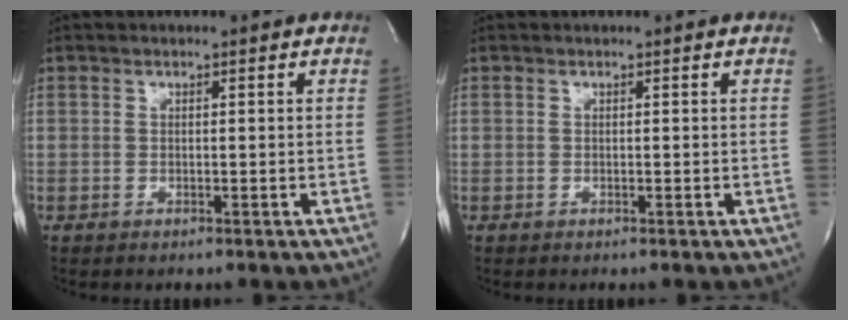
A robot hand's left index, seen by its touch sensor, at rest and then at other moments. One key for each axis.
{"total": 0.0}